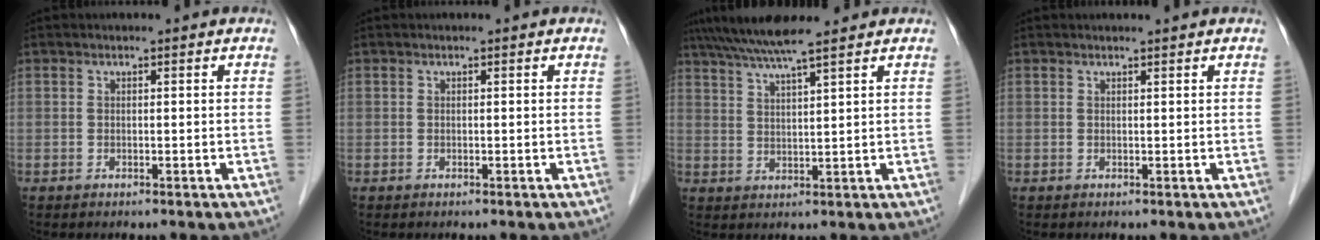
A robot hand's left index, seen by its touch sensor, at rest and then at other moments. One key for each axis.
{"total": 0.0}
{"total": 7.9, "fx": 6.8, "fy": -0.6, "fz": 4.0, "tx": -0.068, "ty": 0.030, "tz": 0.119}
{"total": 1.4, "fx": 1.4, "fy": -0.3, "fz": 0.4, "tx": 0.002, "ty": 0.009, "tz": 0.026}